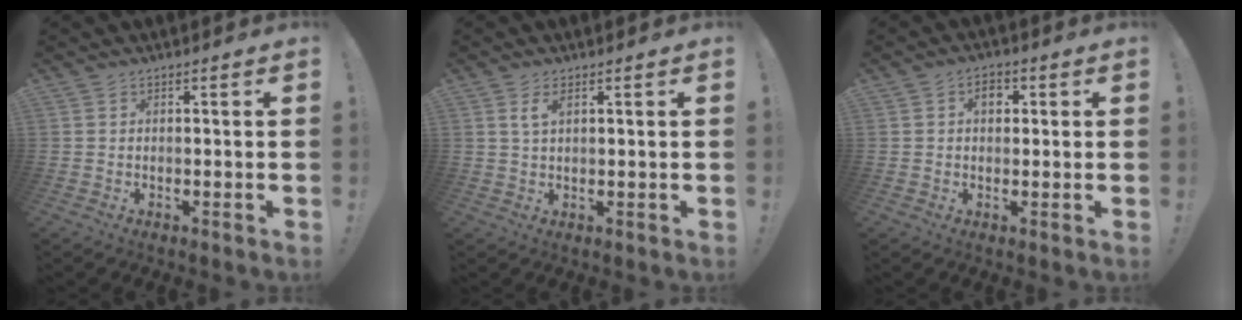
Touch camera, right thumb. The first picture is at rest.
{"total": 3.1, "force": [1.5, 1.2, 2.5], "torque": [-0.044, -0.002, 0.026]}
{"total": 3.9, "force": [1.1, 2.7, 2.6], "torque": [-0.033, 0.002, 0.013]}